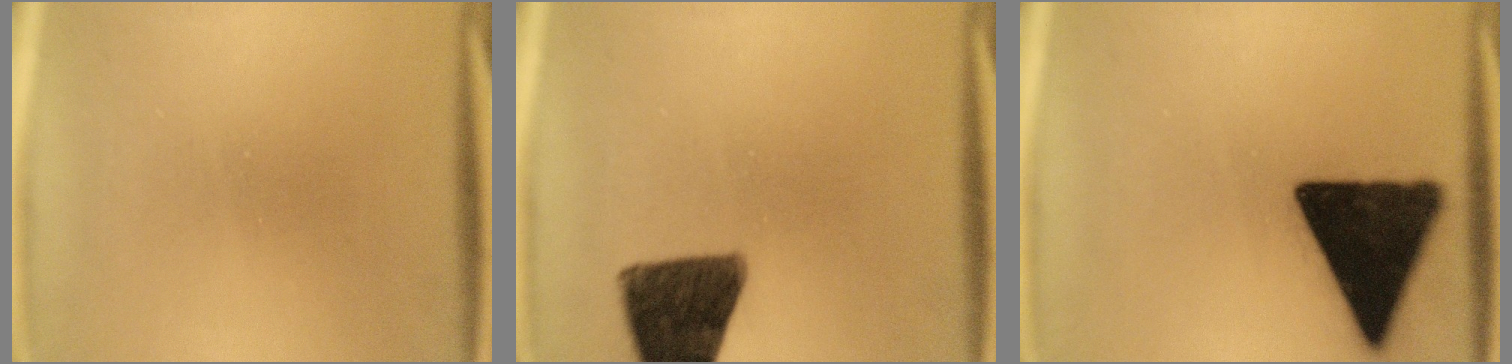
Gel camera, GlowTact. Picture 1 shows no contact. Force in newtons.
{"total": 13.2}
{"total": 14.3}